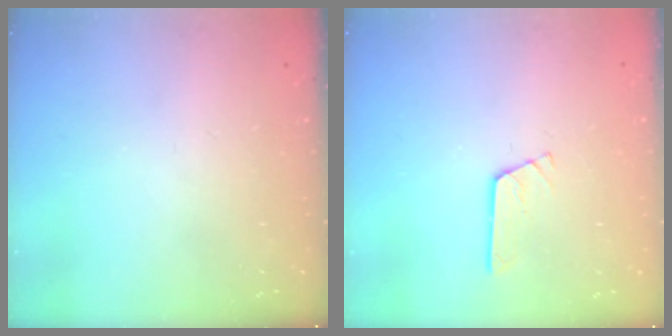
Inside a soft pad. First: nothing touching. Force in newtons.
{"total": 3.2, "press": 3.2, "slide": 0.2}